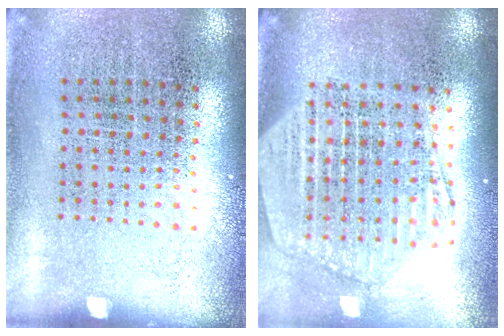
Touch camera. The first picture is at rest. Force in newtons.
{"total": 2.5, "press": 2.1, "slide": 1.3}